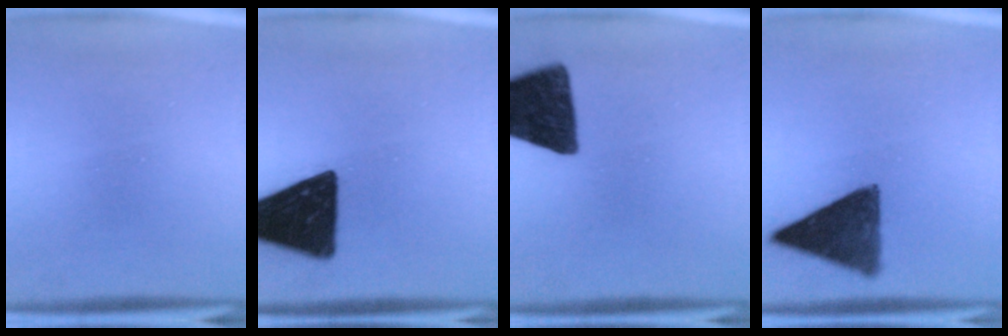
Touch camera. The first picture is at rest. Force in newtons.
{"total": 18.5}
{"total": 15.5}
{"total": 11.8}